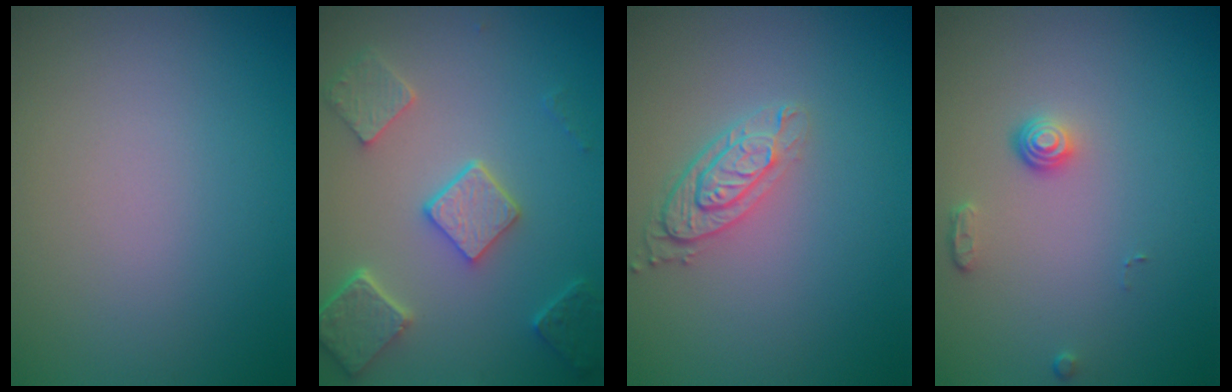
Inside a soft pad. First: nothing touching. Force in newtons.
{"total": 5.4, "press": 4.2, "slide": 3.4}
{"total": 3.1, "press": 2.3, "slide": 2.1}
{"total": 1.3, "press": 1.0, "slide": 0.9}